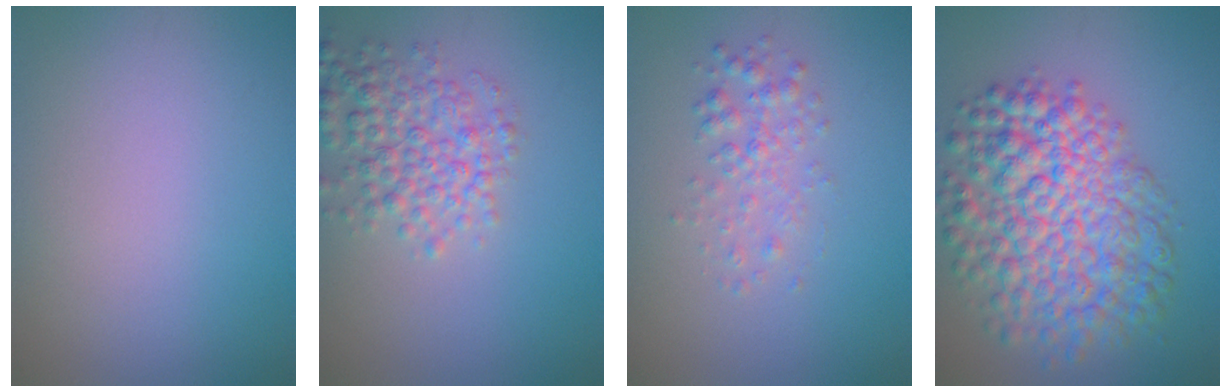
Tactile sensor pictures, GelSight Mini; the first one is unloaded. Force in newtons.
{"total": 4.1, "press": 4.1, "slide": 0.1}
{"total": 2.1, "press": 2.1, "slide": 0.0}
{"total": 9.6, "press": 9.6, "slide": 0.3}